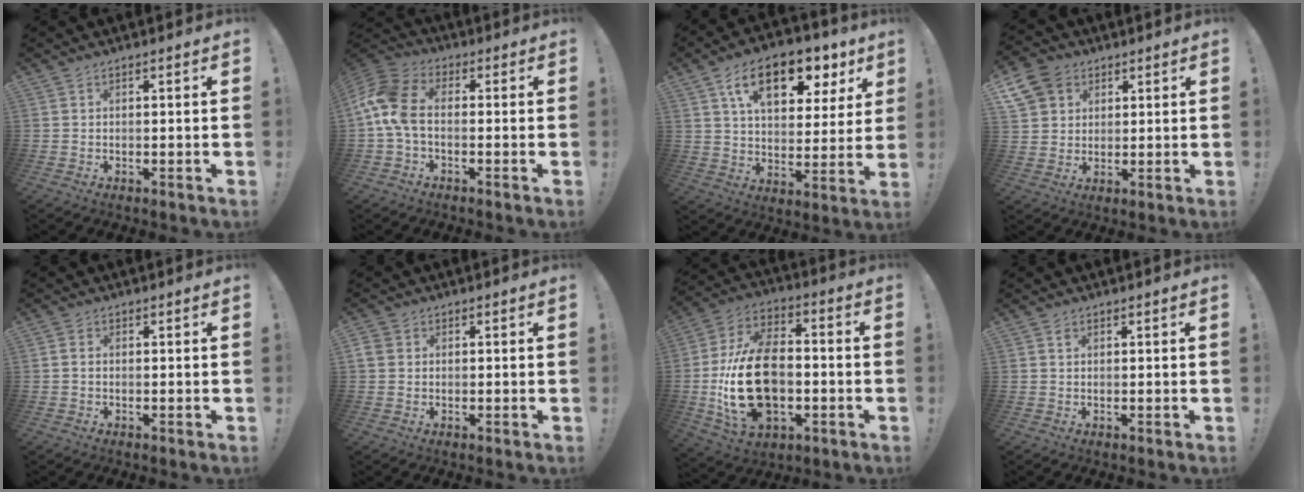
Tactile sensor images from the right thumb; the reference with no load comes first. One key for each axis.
{"total": 11.9, "fx": -0.2, "fy": 7.5, "fz": 9.2, "tx": -0.202, "ty": 0.013, "tz": -0.001}
{"total": 16.9, "fx": 9.0, "fy": 8.8, "fz": 11.2, "tx": -0.176, "ty": -0.036, "tz": 0.154}
{"total": 9.1, "fx": 4.5, "fy": 7.3, "fz": 3.1, "tx": -0.052, "ty": -0.018, "tz": 0.091}
{"total": 0.9, "fx": -0.2, "fy": 0.8, "fz": 0.4, "tx": -0.012, "ty": 0.005, "tz": -0.003}
{"total": 2.9, "fx": 0.5, "fy": 2.6, "fz": 1.2, "tx": -0.018, "ty": 0.005, "tz": 0.010}
{"total": 24.4, "fx": -3.7, "fy": 15.7, "fz": 18.3, "tx": -0.334, "ty": 0.027, "tz": -0.047}
{"total": 0.7, "fx": 0.5, "fy": 0.4, "fz": 0.4, "tx": 0.000, "ty": -0.002, "tz": 0.007}